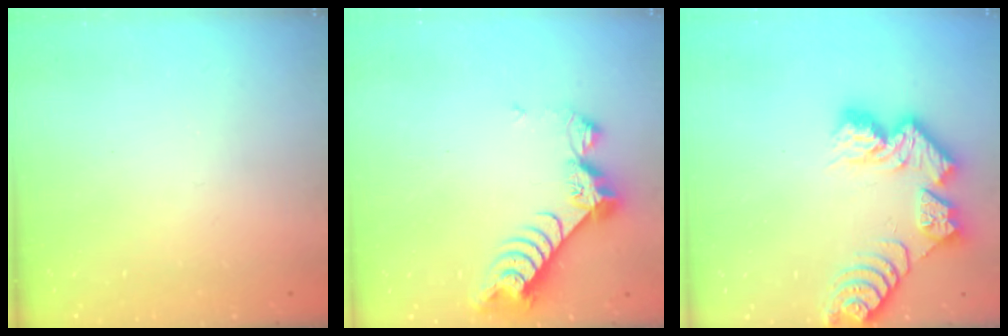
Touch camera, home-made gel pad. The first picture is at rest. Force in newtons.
{"total": 9.4, "press": 9.4, "slide": 0.9}
{"total": 12.7, "press": 12.6, "slide": 1.0}